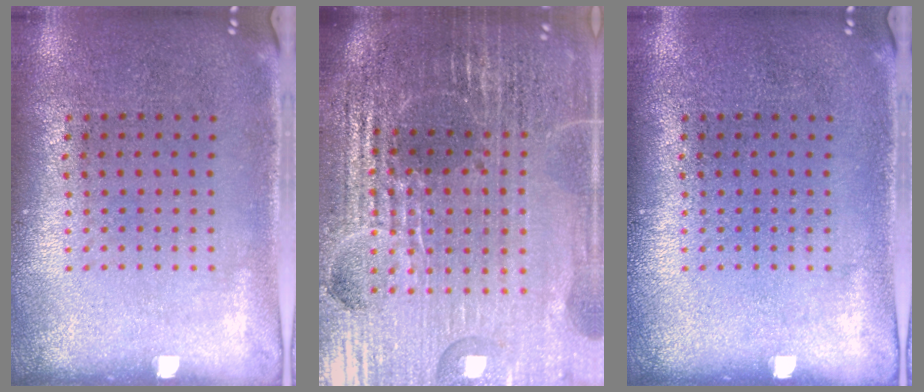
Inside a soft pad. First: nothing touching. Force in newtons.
{"total": 6.8, "press": 5.9, "slide": 3.4}
{"total": 0.0}